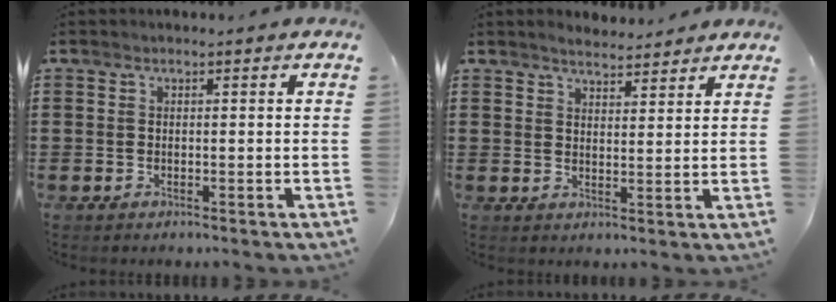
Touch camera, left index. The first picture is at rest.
{"total": 3.2, "force": [3.1, 0.3, 0.5], "torque": [-0.017, -0.004, 0.059]}